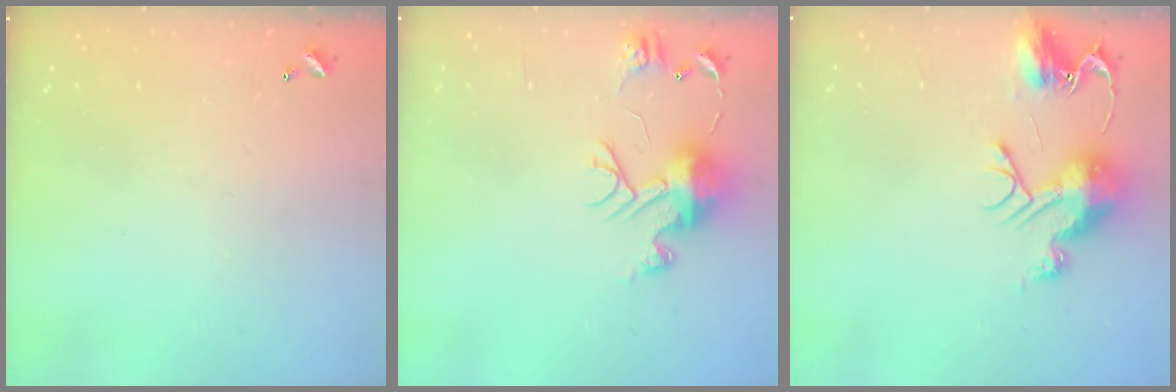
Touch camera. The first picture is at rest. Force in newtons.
{"total": 10.8, "press": 10.8, "slide": 1.2}
{"total": 12.0, "press": 12.0, "slide": 1.1}